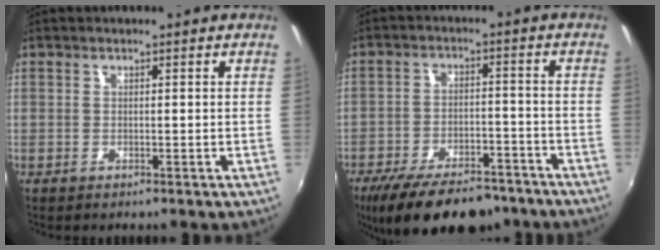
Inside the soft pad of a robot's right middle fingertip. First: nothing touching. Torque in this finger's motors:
{"motor_torque": [1.07, -1.07, 0.33, 0.12]}